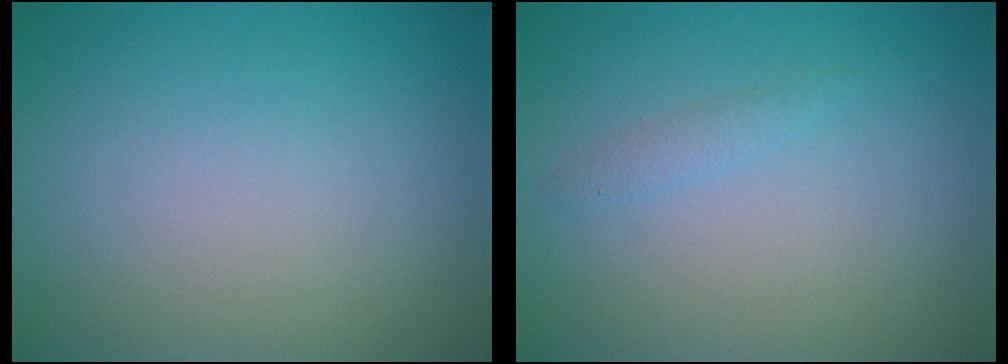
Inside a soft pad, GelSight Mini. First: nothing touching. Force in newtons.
{"total": 0.9, "press": 0.9, "slide": 0.0}